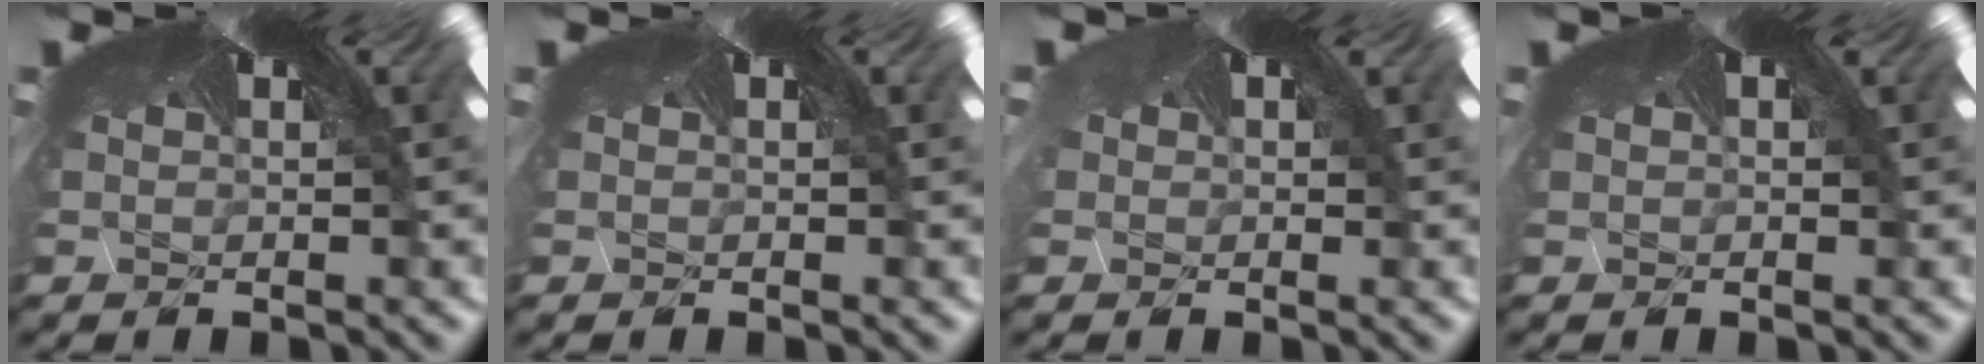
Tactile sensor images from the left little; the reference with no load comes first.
{"total": 0.0}
{"total": 1.3, "force": [-0.3, 1.0, 0.7], "torque": [-0.033, 0.003, 0.000]}
{"total": 0.0}